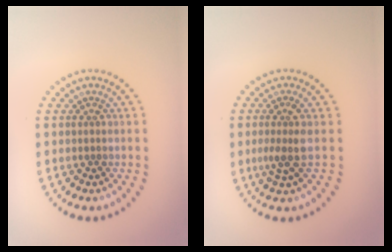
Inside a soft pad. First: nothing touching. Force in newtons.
{"total": 2.4, "press": 1.8, "slide": 1.6}